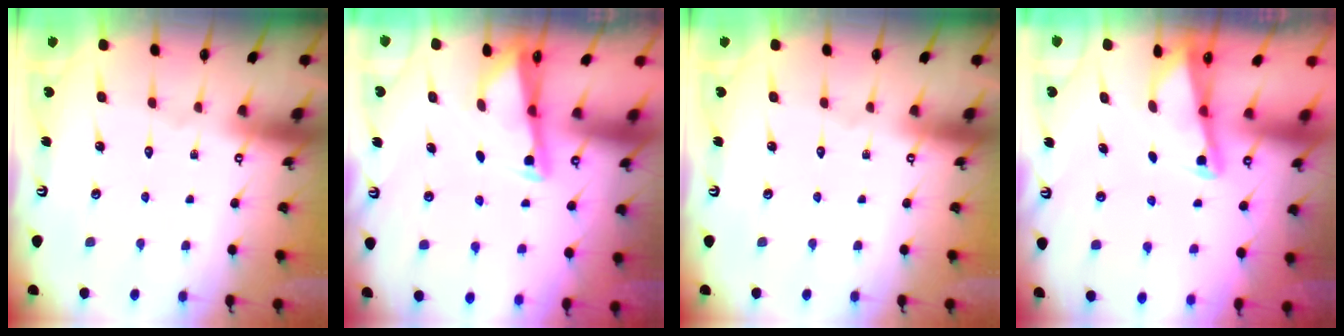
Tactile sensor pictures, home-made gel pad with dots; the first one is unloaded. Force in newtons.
{"total": 2.6, "press": 2.6, "slide": 0.1}
{"total": 0.0}
{"total": 2.0, "press": 2.0, "slide": 0.2}